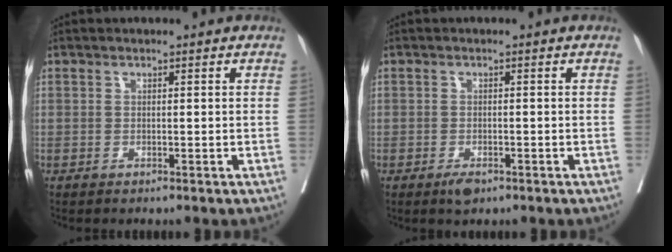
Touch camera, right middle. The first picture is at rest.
{"total": 2.1, "force": [-1.3, 0.8, 1.4], "torque": [-0.025, -0.002, -0.019]}